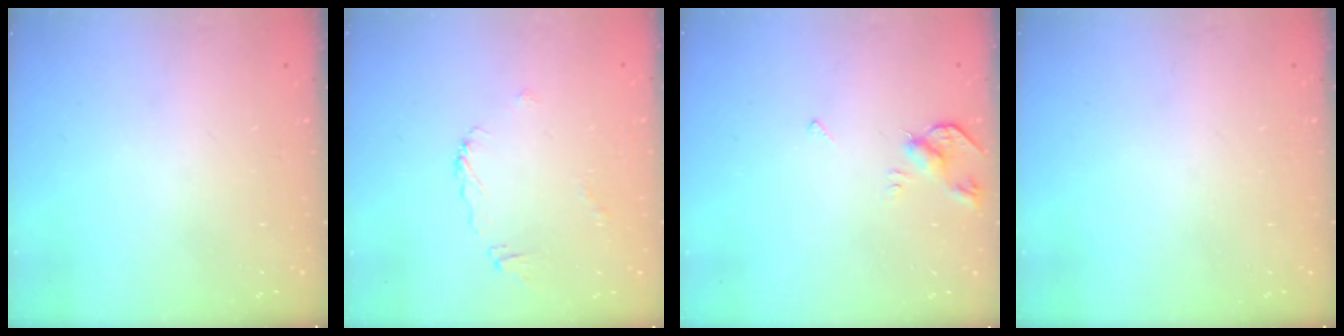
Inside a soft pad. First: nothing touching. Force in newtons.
{"total": 4.6, "press": 4.6, "slide": 0.5}
{"total": 4.6, "press": 4.5, "slide": 0.9}
{"total": 0.0}